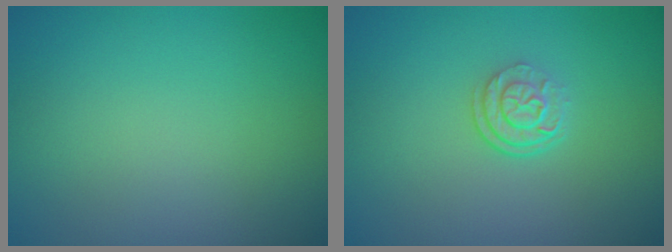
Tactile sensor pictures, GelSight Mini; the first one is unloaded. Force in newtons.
{"total": 2.5, "press": 1.8, "slide": 1.8}